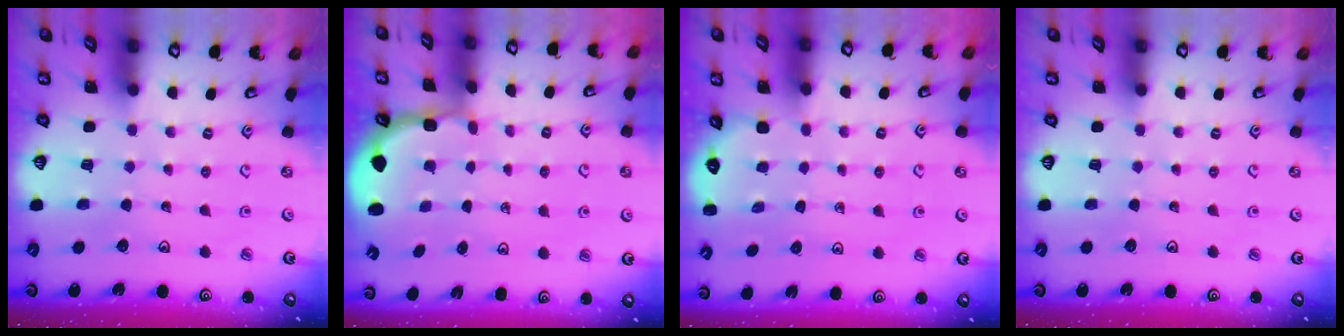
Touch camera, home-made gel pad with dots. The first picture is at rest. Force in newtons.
{"total": 2.6, "press": 1.9, "slide": 1.8}
{"total": 2.3, "press": 1.9, "slide": 1.3}
{"total": 0.0}